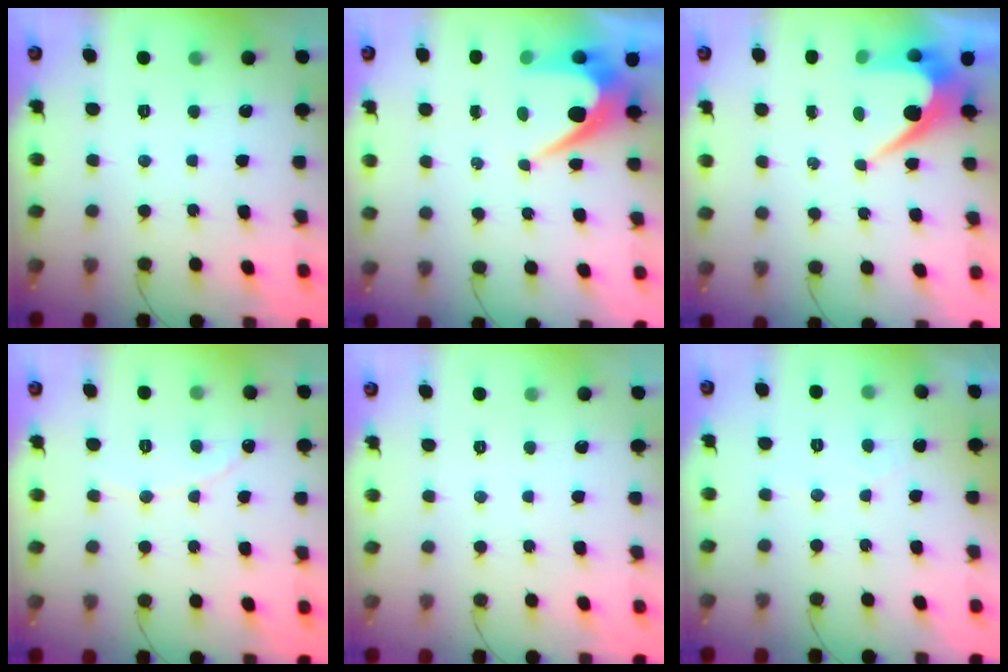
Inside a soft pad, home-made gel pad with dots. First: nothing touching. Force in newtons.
{"total": 6.2, "press": 6.2, "slide": 0.5}
{"total": 7.5, "press": 7.5, "slide": 0.5}
{"total": 2.1, "press": 2.1, "slide": 0.1}
{"total": 0.0}
{"total": 2.7, "press": 2.7, "slide": 0.1}